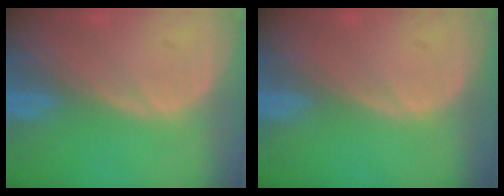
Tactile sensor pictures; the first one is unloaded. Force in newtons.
{"total": 0.0}